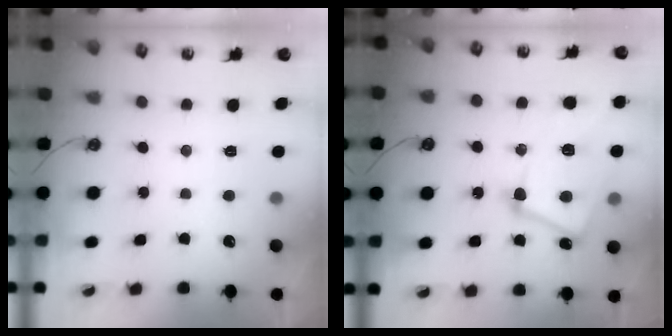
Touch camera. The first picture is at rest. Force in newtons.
{"total": 14.4, "press": 14.3, "slide": 1.6}